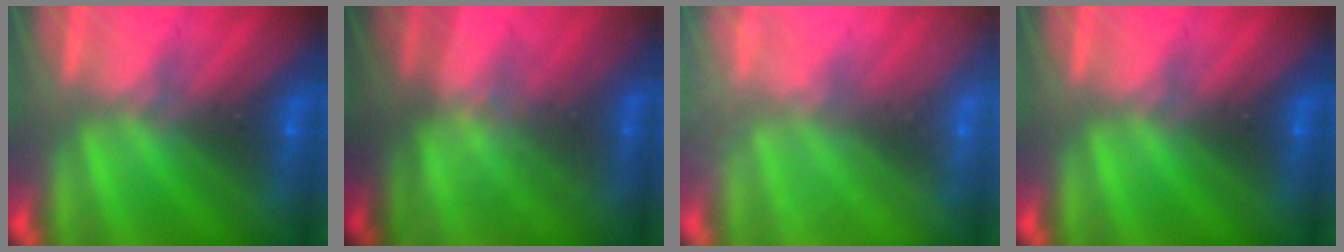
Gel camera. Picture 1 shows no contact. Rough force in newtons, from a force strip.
{"total": 1.3}
{"total": 2.5}
{"total": 0.0}